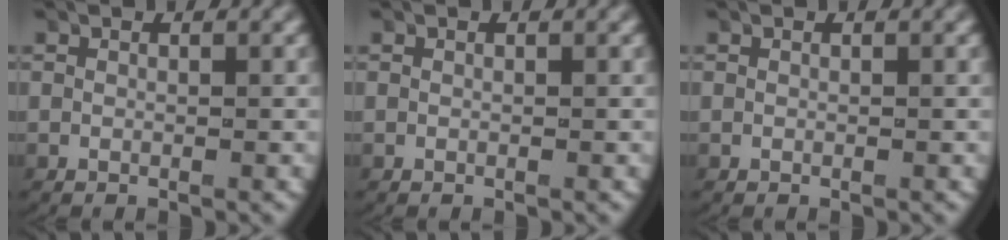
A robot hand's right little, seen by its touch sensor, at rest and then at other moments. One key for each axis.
{"total": 0.0}
{"total": 0.0}